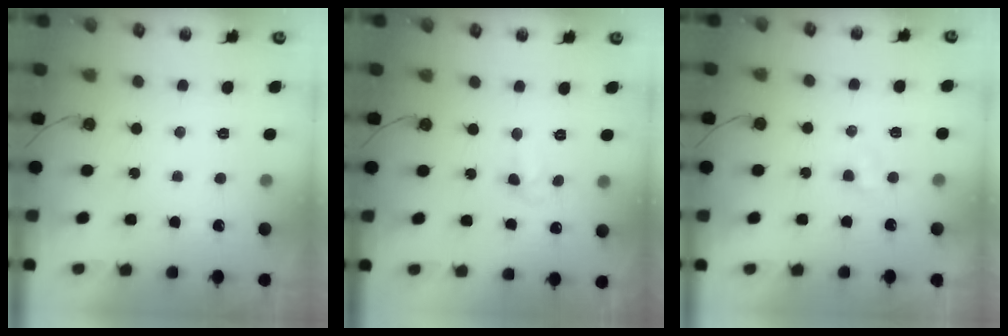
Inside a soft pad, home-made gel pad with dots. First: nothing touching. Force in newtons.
{"total": 3.5, "press": 3.5, "slide": 0.7}
{"total": 2.7, "press": 2.6, "slide": 0.4}